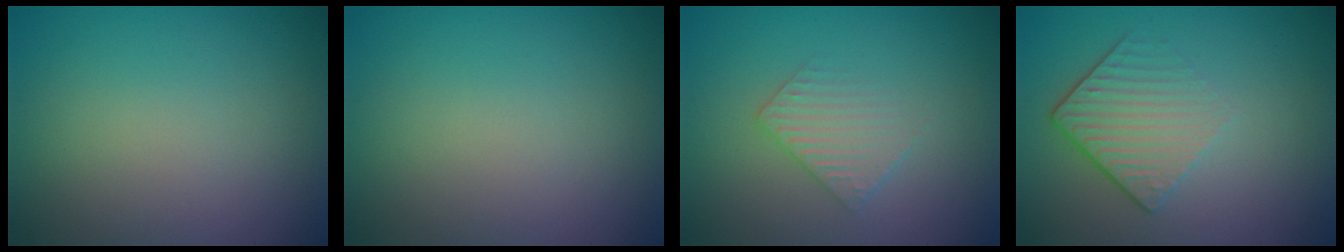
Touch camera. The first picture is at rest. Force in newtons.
{"total": 0.0}
{"total": 2.2, "press": 2.2, "slide": 0.5}
{"total": 4.3, "press": 2.8, "slide": 3.3}